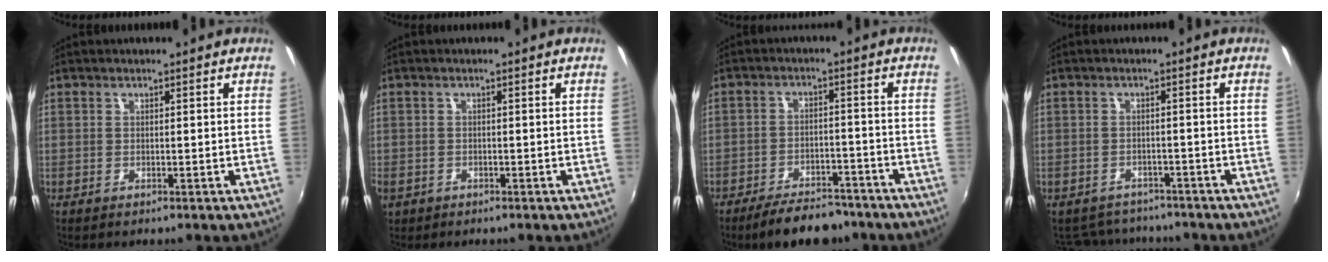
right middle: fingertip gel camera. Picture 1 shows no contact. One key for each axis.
{"total": 2.9, "fx": -1.3, "fy": 2.3, "fz": 1.3, "tx": -0.033, "ty": -0.004, "tz": -0.020}
{"total": 10.5, "fx": -8.7, "fy": 3.9, "fz": 4.5, "tx": -0.097, "ty": 0.009, "tz": -0.121}
{"total": 7.8, "fx": -7.0, "fy": 3.1, "fz": 1.5, "tx": -0.044, "ty": 0.004, "tz": -0.099}